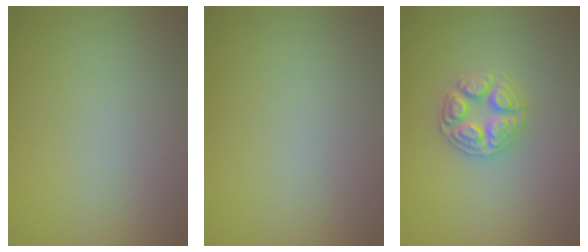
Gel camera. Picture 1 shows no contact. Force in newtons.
{"total": 0.0}
{"total": 3.2, "press": 3.1, "slide": 0.4}